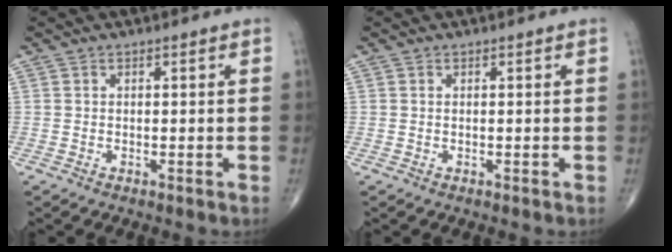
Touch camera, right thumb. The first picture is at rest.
{"total": 0.0}